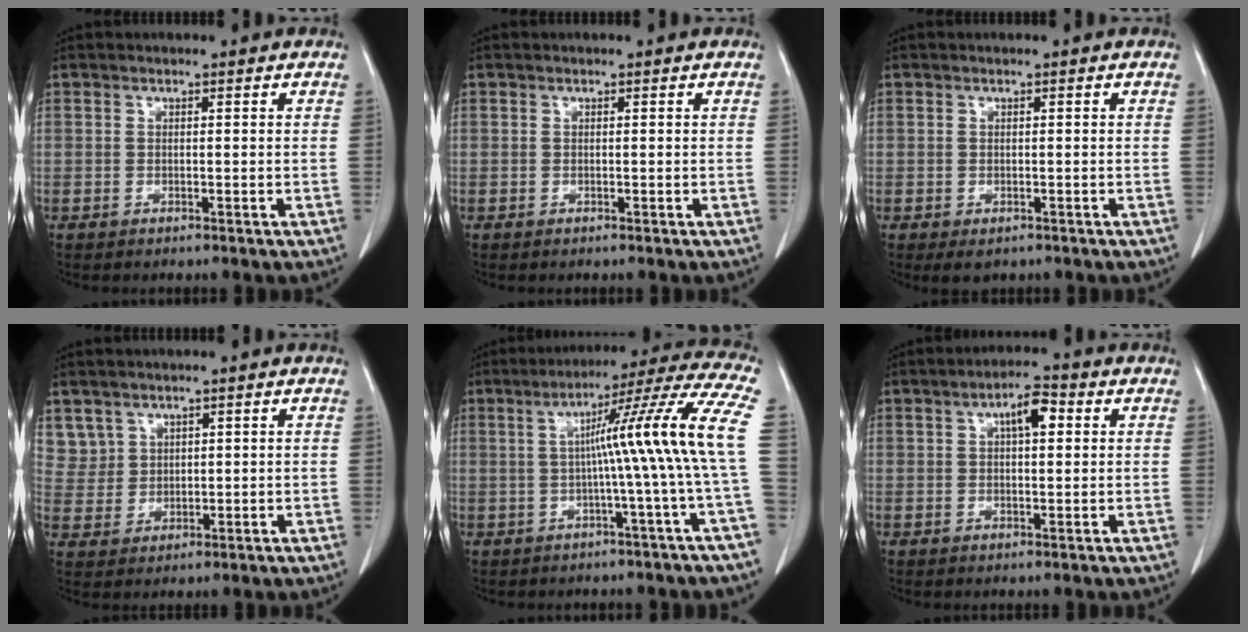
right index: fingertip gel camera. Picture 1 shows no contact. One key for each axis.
{"total": 0.0}
{"total": 2.0, "fx": -1.2, "fy": 1.3, "fz": 0.9, "tx": -0.011, "ty": -0.001, "tz": -0.006}
{"total": 5.0, "fx": 3.2, "fy": 3.9, "fz": -0.1, "tx": 0.008, "ty": 0.002, "tz": 0.071}
{"total": 13.8, "fx": -0.1, "fy": -2.6, "fz": 13.5, "tx": -0.176, "ty": 0.022, "tz": -0.004}
{"total": 4.8, "fx": 1.6, "fy": 1.6, "fz": 4.3, "tx": -0.072, "ty": 0.013, "tz": 0.024}